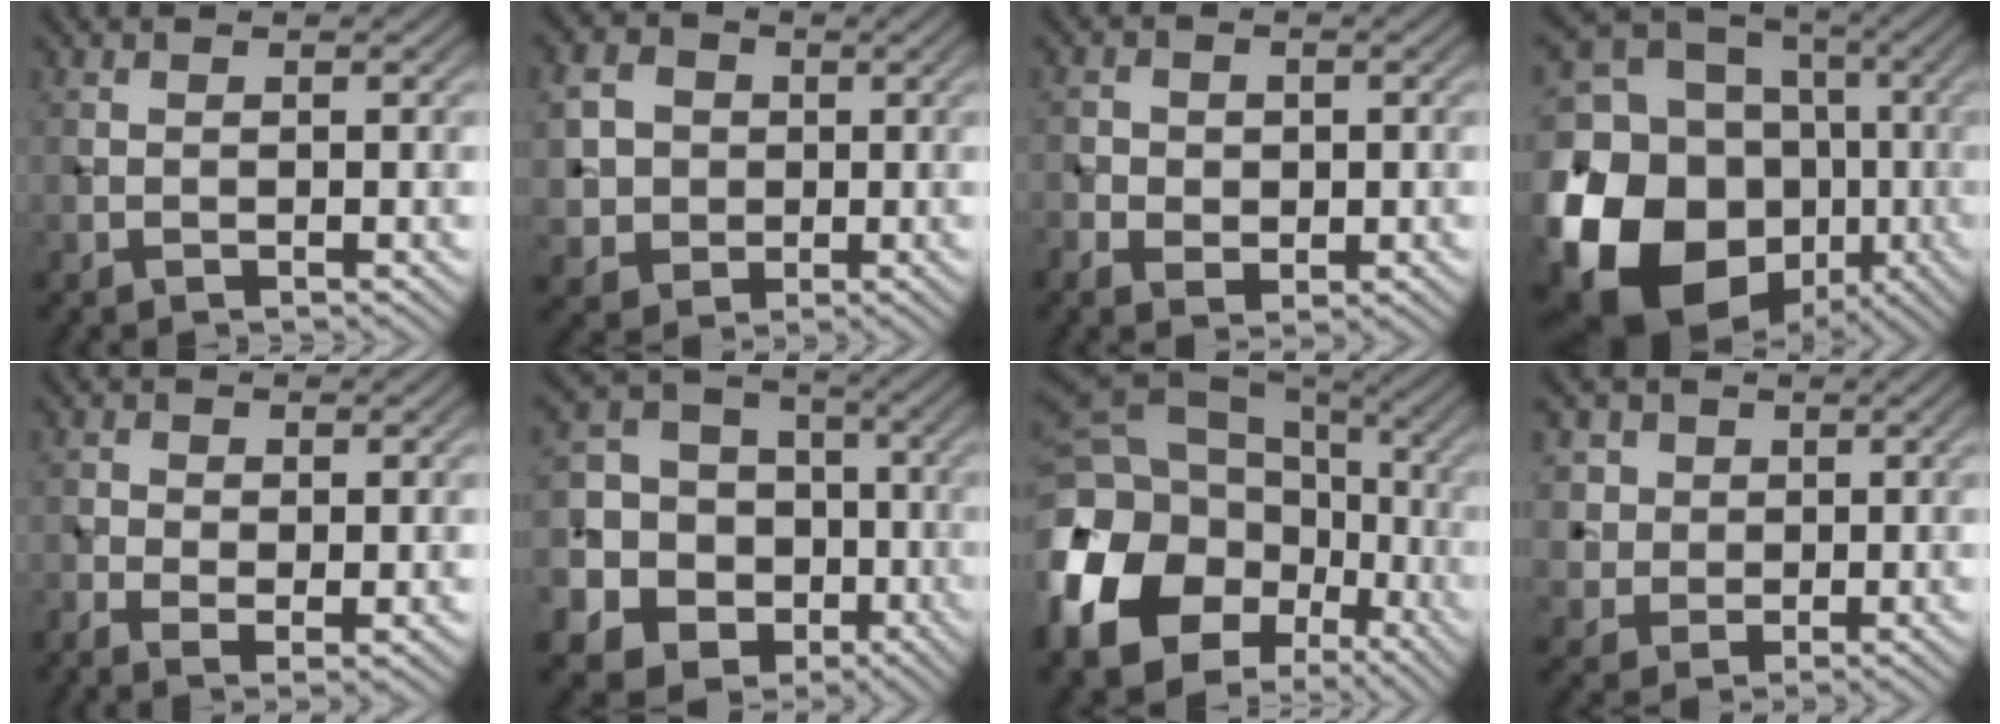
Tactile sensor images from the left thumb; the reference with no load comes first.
{"total": 7.0, "force": [0.4, 6.4, 2.6], "torque": [-0.091, 0.000, 0.002]}
{"total": 3.4, "force": [-0.4, 2.9, 1.7], "torque": [-0.032, -0.005, -0.007]}
{"total": 24.8, "force": [-6.4, 21.3, 10.8], "torque": [-0.271, -0.028, -0.148]}
{"total": 3.0, "force": [-0.7, 1.6, 2.5], "torque": [-0.054, -0.007, -0.011]}
{"total": 20.5, "force": [-4.8, 18.7, 6.9], "torque": [-0.235, -0.002, -0.099]}
{"total": 19.5, "force": [-7.2, 14.7, 10.6], "torque": [-0.281, -0.041, -0.124]}
{"total": 6.1, "force": [2.5, 5.3, 1.8], "torque": [-0.085, -0.008, 0.052]}